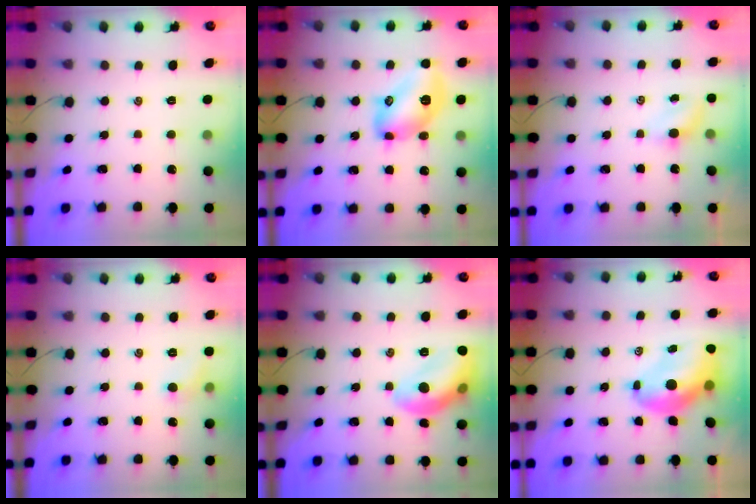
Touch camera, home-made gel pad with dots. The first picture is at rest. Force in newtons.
{"total": 13.2, "press": 13.1, "slide": 0.7}
{"total": 3.5, "press": 3.3, "slide": 1.0}
{"total": 5.1, "press": 4.9, "slide": 1.4}
{"total": 13.7, "press": 13.6, "slide": 1.0}
{"total": 9.4, "press": 8.9, "slide": 3.0}